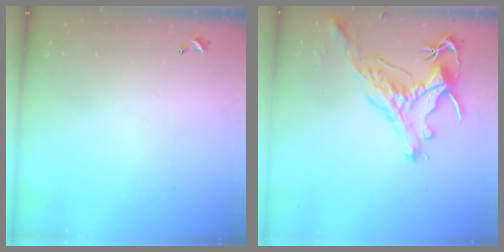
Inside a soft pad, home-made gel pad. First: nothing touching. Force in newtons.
{"total": 1.2, "press": 0.9, "slide": 0.9}